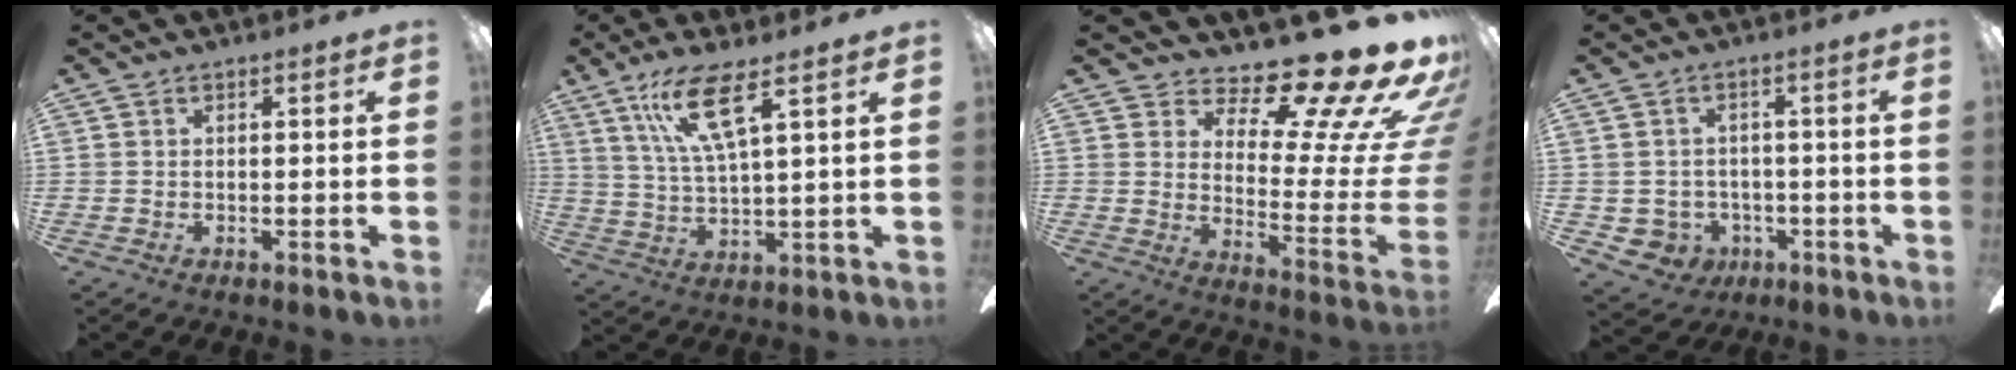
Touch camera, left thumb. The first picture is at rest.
{"total": 12.2, "force": [6.8, 2.5, 9.8], "torque": [-0.193, -0.011, 0.120]}
{"total": 21.6, "force": [15.9, 6.1, 13.2], "torque": [-0.170, -0.129, 0.255]}
{"total": 4.4, "force": [-0.6, 4.4, 0.5], "torque": [-0.038, -0.004, -0.009]}